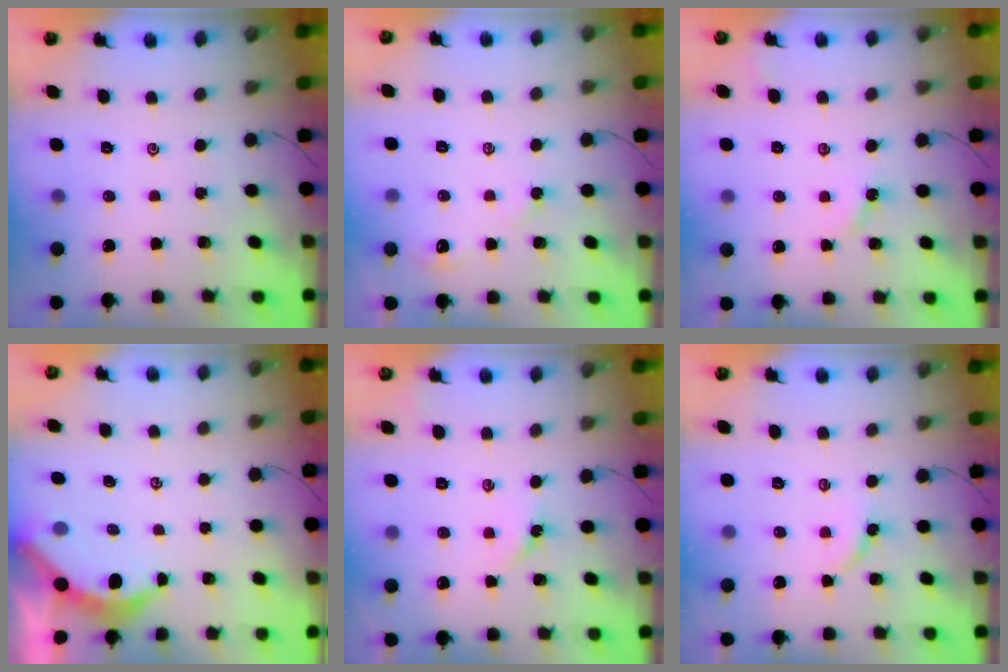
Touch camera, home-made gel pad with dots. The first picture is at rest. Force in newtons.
{"total": 3.2, "press": 3.1, "slide": 0.7}
{"total": 2.6, "press": 2.6, "slide": 0.3}
{"total": 3.7, "press": 3.7, "slide": 0.5}
{"total": 3.5, "press": 3.4, "slide": 0.6}
{"total": 4.9, "press": 4.8, "slide": 0.5}